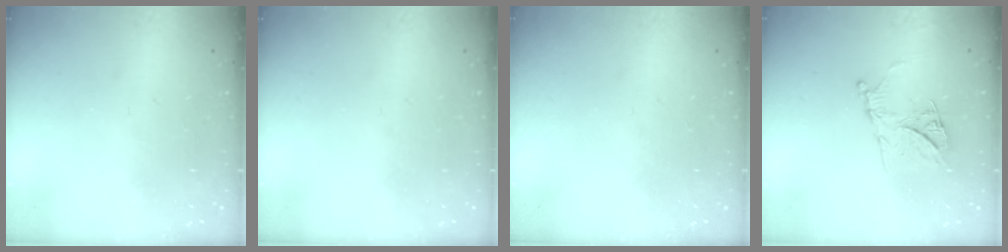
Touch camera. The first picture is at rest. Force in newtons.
{"total": 0.0}
{"total": 0.0}
{"total": 12.7, "press": 12.6, "slide": 1.4}